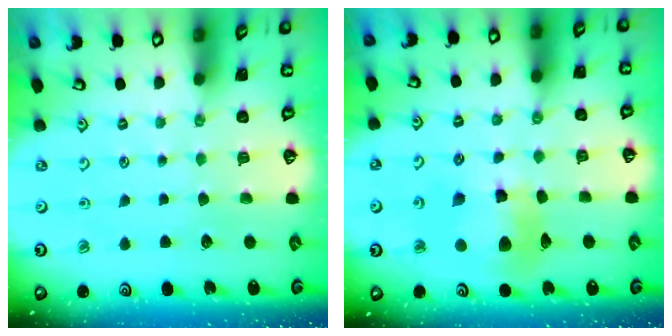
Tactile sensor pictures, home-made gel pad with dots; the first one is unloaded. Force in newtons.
{"total": 12.5, "press": 12.4, "slide": 1.7}